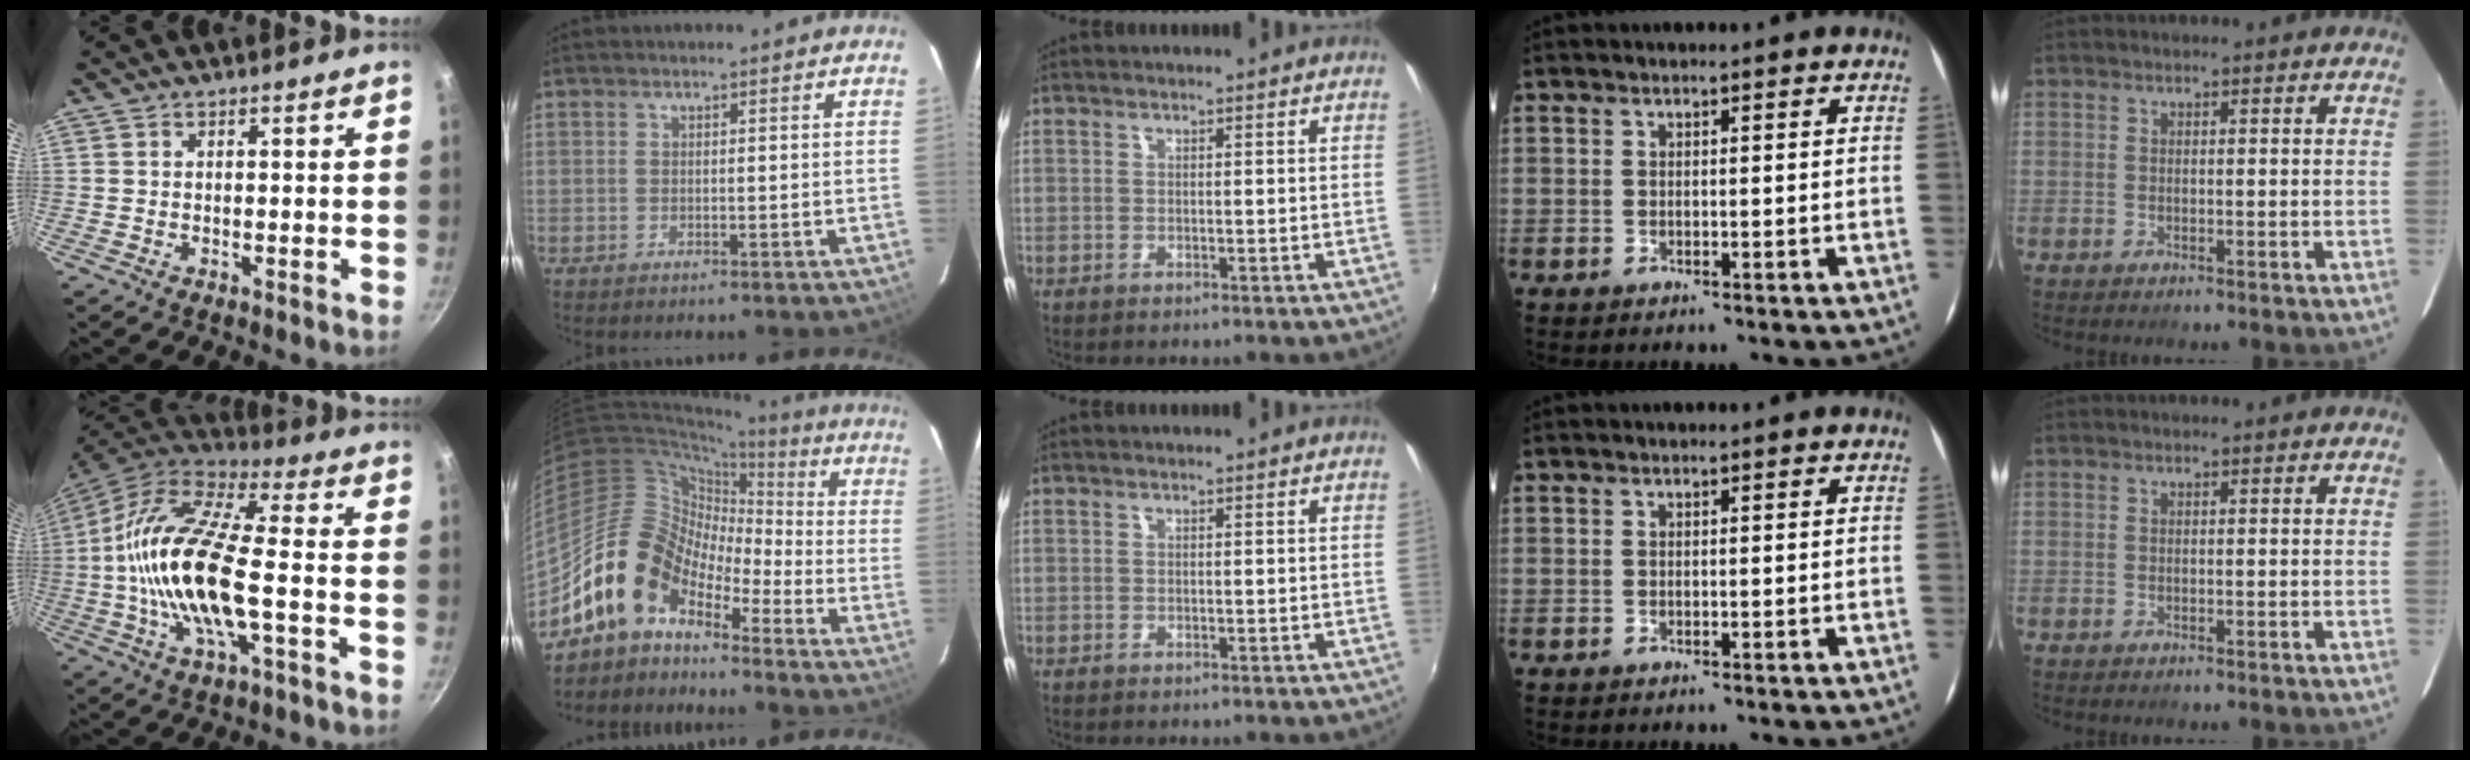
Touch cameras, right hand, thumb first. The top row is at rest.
{"thumb": {"total": 20.6, "force": [-2.6, 7.5, 19.0], "torque": [-0.377, 0.028, -0.065]}, "index": {"total": 12.3, "force": [-9.2, 6.6, 4.8], "torque": [-0.083, 0.034, -0.189]}}